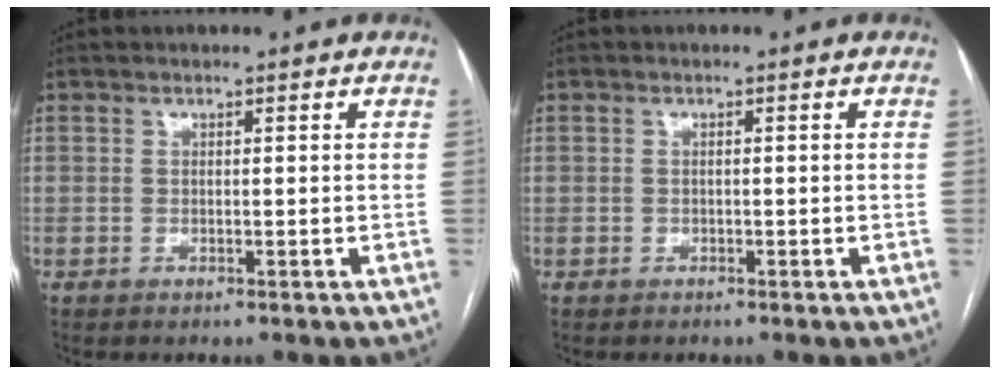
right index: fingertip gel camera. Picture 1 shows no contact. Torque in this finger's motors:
{"motor_torque": [-1.04, -0.17, -0.58, -0.21]}